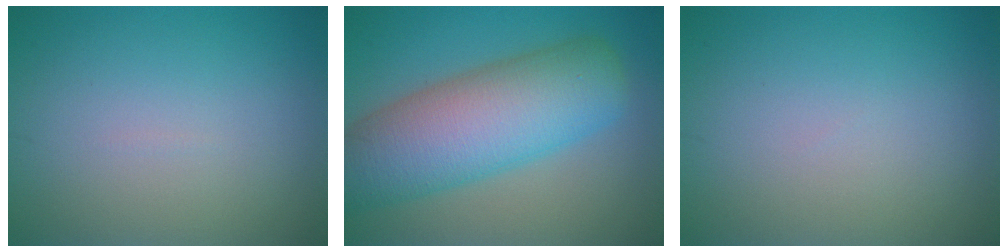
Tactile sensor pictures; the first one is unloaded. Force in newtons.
{"total": 10.4, "press": 10.3, "slide": 0.7}
{"total": 0.0}